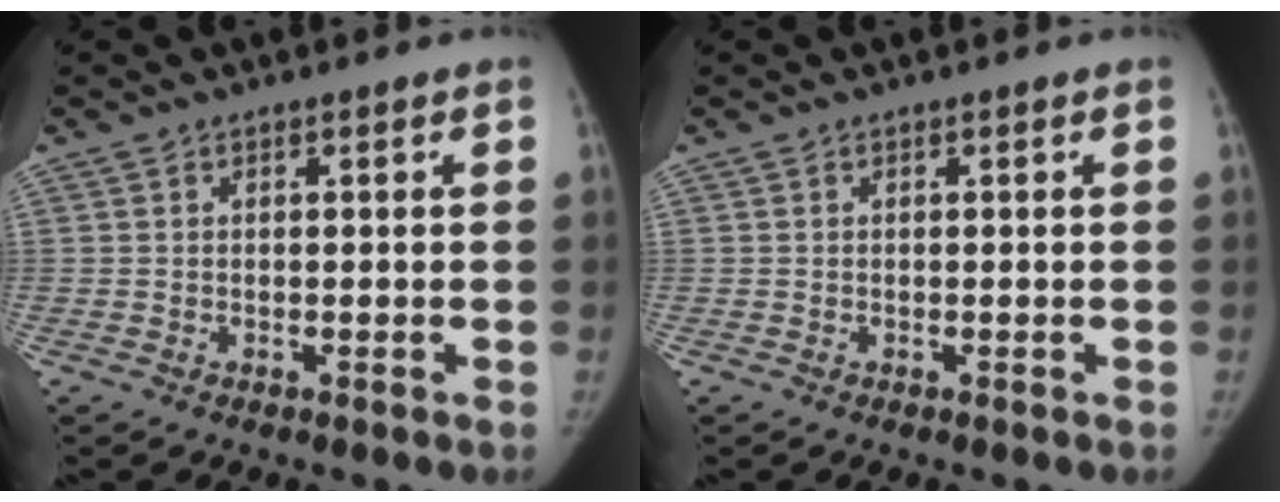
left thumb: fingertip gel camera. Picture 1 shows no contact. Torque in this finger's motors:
{"motor_torque": [0.00, -0.01, 0.05, -0.03, 0.00]}